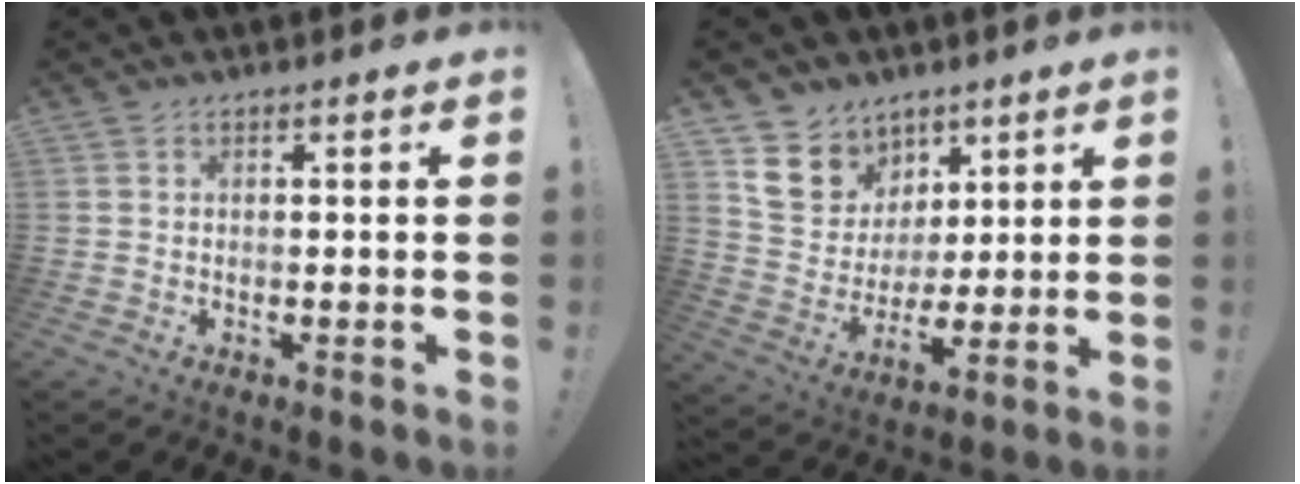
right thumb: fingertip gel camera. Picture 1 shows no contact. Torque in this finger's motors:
{"motor_torque": [0.24, 0.30, 0.15, 0.09, 0.09]}